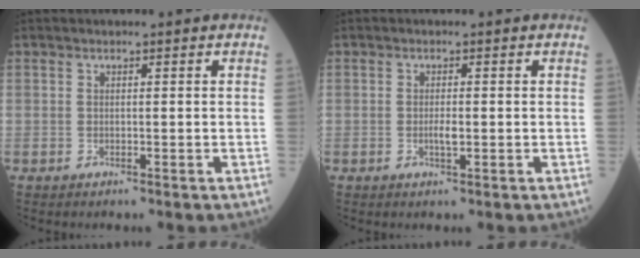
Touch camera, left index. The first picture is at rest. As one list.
[{"total": 1.5, "force": [-0.2, 0.3, 1.4], "torque": [-0.029, -0.001, -0.003]}]